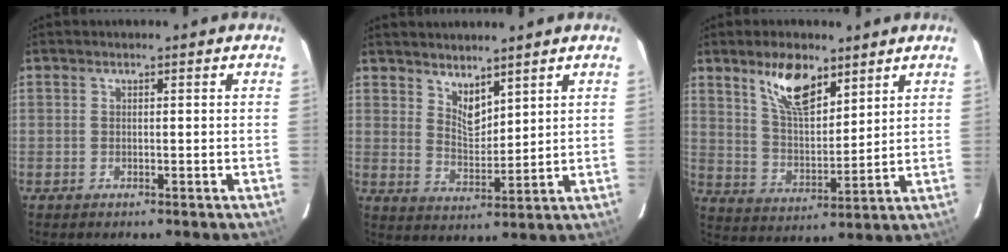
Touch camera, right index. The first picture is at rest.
{"total": 5.5, "force": [4.4, 2.1, 2.5], "torque": [-0.035, -0.006, 0.080]}
{"total": 11.2, "force": [7.2, 4.6, 7.2], "torque": [-0.121, 0.001, 0.138]}